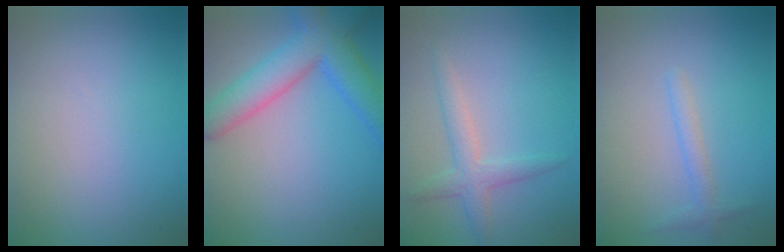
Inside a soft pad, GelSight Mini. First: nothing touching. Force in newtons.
{"total": 6.7, "press": 6.7, "slide": 0.4}
{"total": 2.5, "press": 2.5, "slide": 0.1}
{"total": 1.4, "press": 1.4, "slide": 0.0}